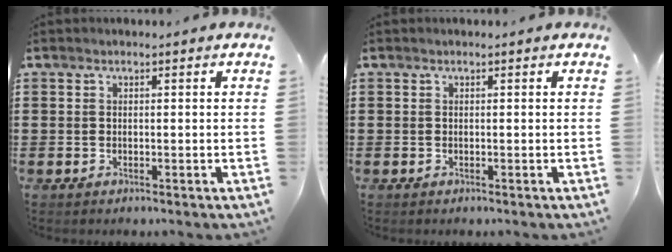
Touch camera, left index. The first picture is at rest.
{"total": 0.0}